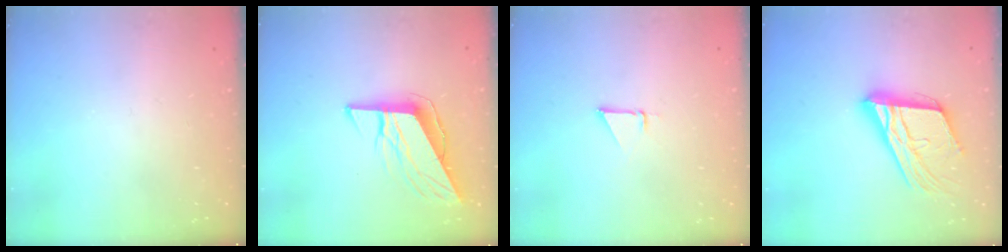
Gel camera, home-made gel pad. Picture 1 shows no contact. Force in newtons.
{"total": 10.2, "press": 10.2, "slide": 0.6}
{"total": 1.5, "press": 1.5, "slide": 0.0}
{"total": 19.6, "press": 19.4, "slide": 2.8}